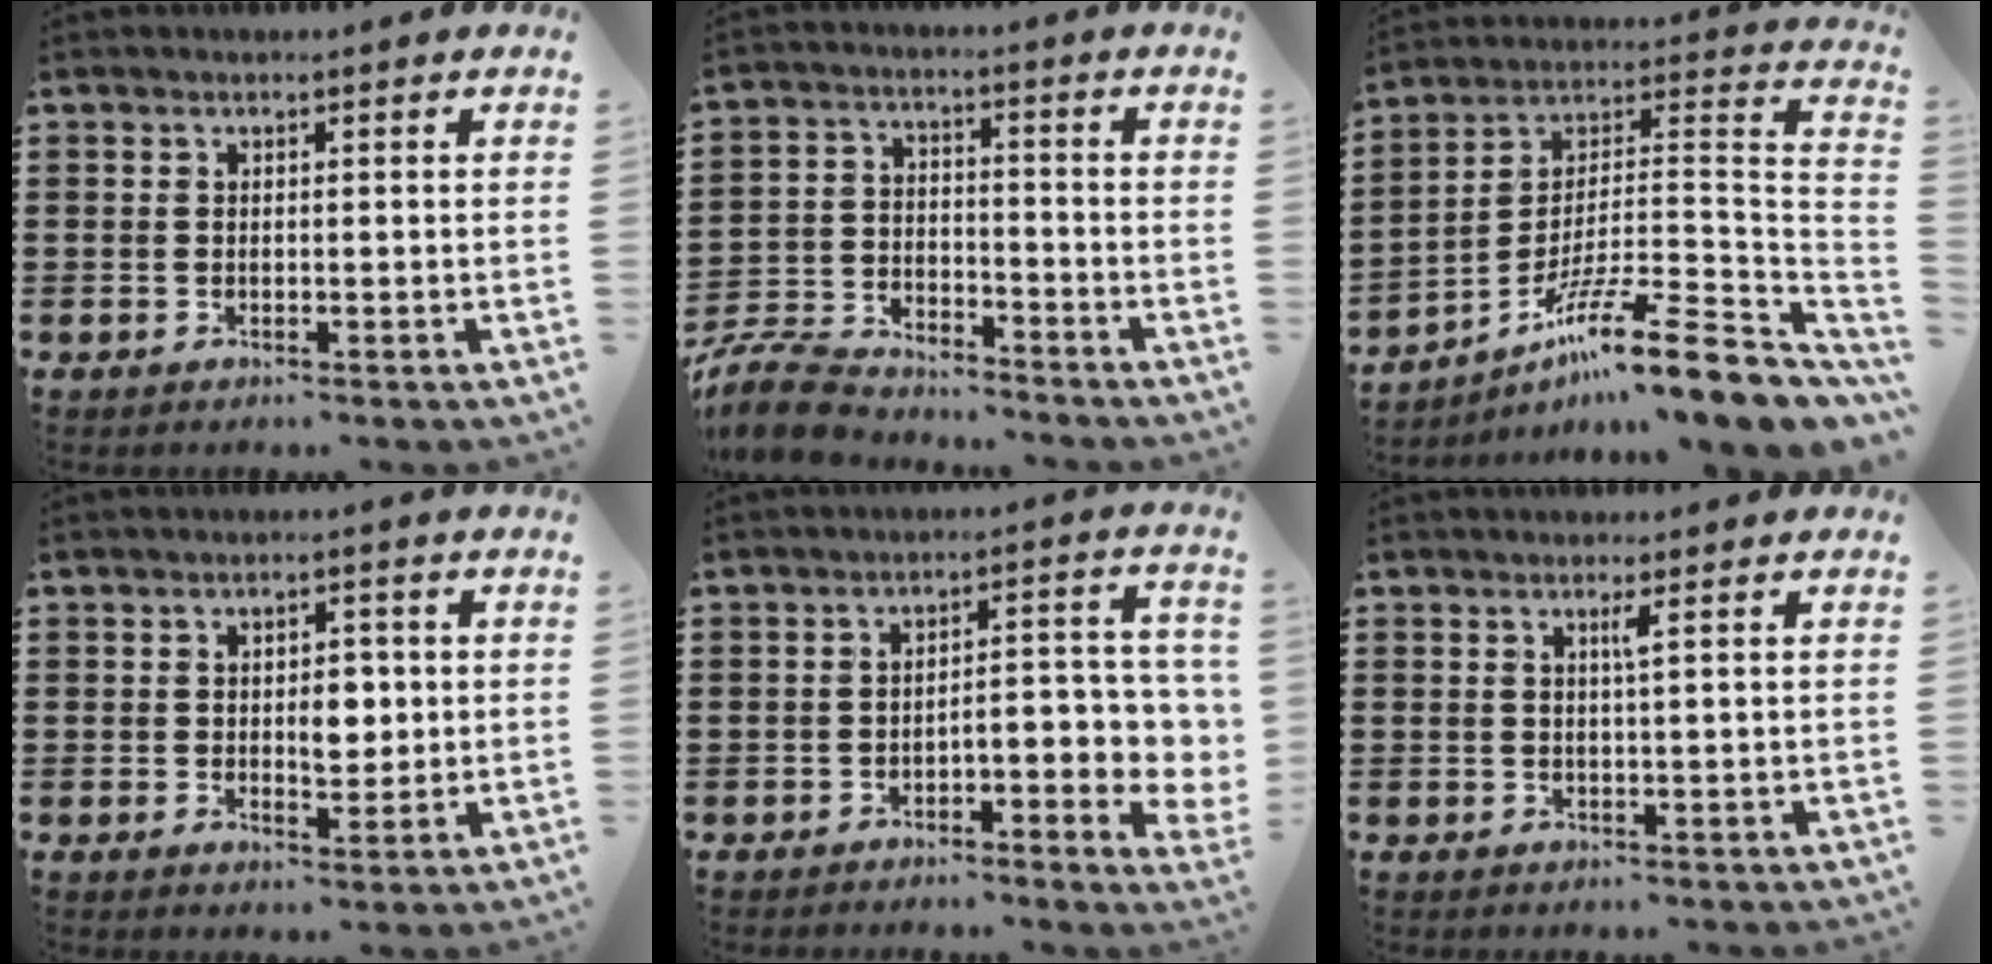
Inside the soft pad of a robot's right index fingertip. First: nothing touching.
{"total": 8.0, "force": [-7.7, 1.4, 1.6], "torque": [-0.047, 0.014, -0.156]}
{"total": 13.7, "force": [-9.6, 1.1, 9.7], "torque": [-0.157, 0.007, -0.178]}
{"total": 4.6, "force": [0.3, 2.7, 3.6], "torque": [-0.051, -0.001, -0.001]}
{"total": 5.0, "force": [-2.1, 1.8, 4.1], "torque": [-0.065, -0.003, -0.042]}
{"total": 1.4, "force": [0.5, -0.4, 1.2], "torque": [-0.022, -0.005, 0.007]}